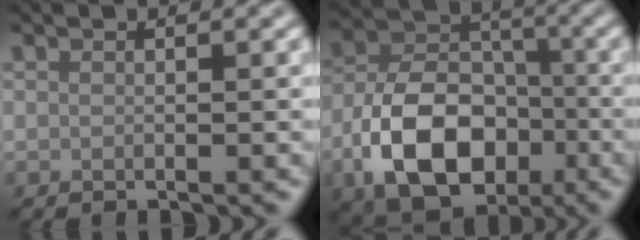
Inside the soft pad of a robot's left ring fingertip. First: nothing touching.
{"total": 10.6, "force": [-4.0, 7.0, 6.9], "torque": [-0.128, 0.000, -0.076]}